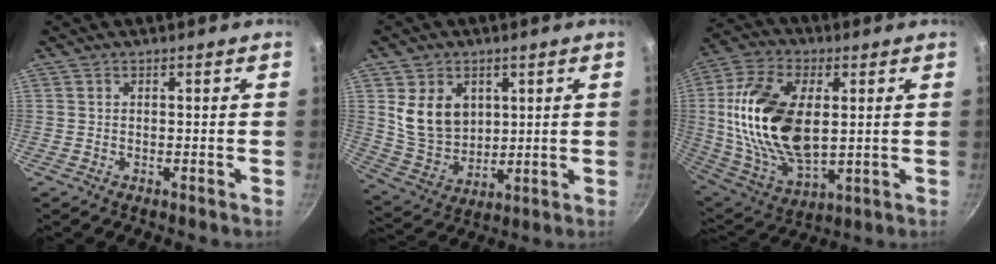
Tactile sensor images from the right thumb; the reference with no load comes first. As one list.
[{"total": 11.2, "force": [3.0, 8.6, 6.4], "torque": [-0.092, -0.023, 0.072]}, {"total": 22.5, "force": [2.6, 12.7, 18.3], "torque": [-0.348, -0.005, 0.052]}]